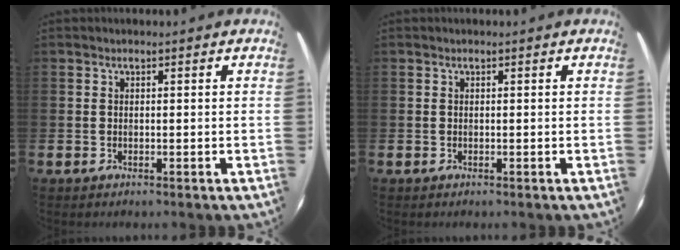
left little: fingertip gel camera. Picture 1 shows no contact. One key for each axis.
{"total": 0.0}